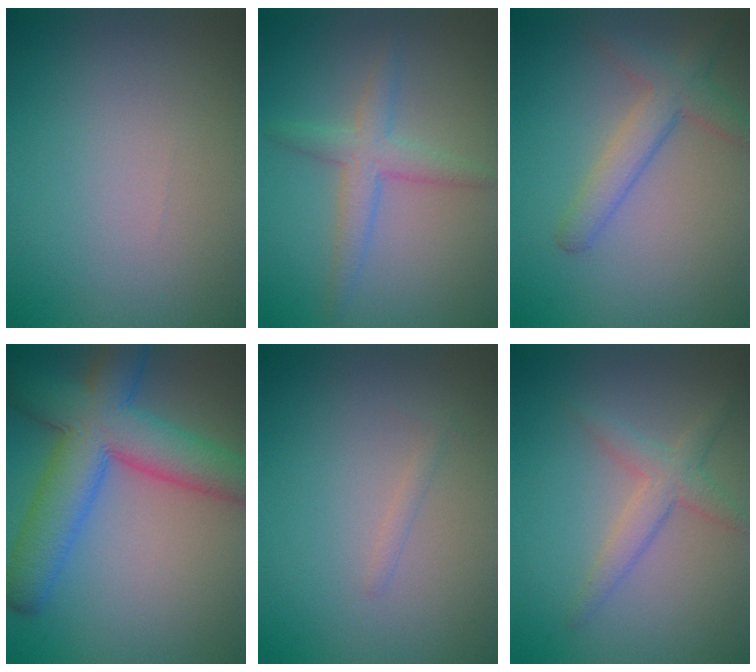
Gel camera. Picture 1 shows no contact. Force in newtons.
{"total": 2.9, "press": 2.9, "slide": 0.0}
{"total": 3.5, "press": 3.5, "slide": 0.2}
{"total": 9.7, "press": 9.7, "slide": 0.3}
{"total": 0.6, "press": 0.6, "slide": 0.0}
{"total": 2.2, "press": 2.2, "slide": 0.2}